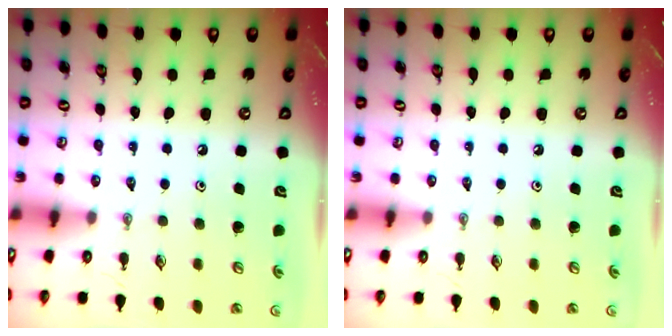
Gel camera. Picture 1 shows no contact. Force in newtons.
{"total": 0.0}